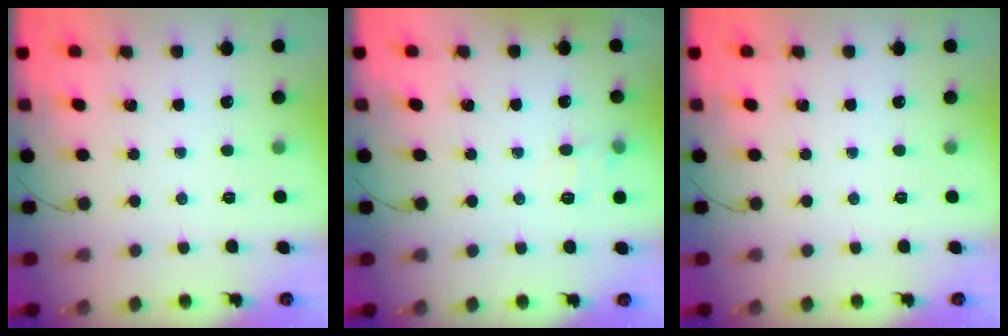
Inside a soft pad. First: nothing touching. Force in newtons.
{"total": 7.0, "press": 6.8, "slide": 1.7}
{"total": 0.0}